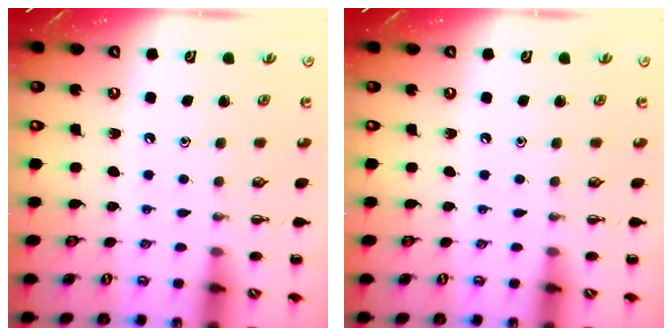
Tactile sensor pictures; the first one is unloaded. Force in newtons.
{"total": 0.0}